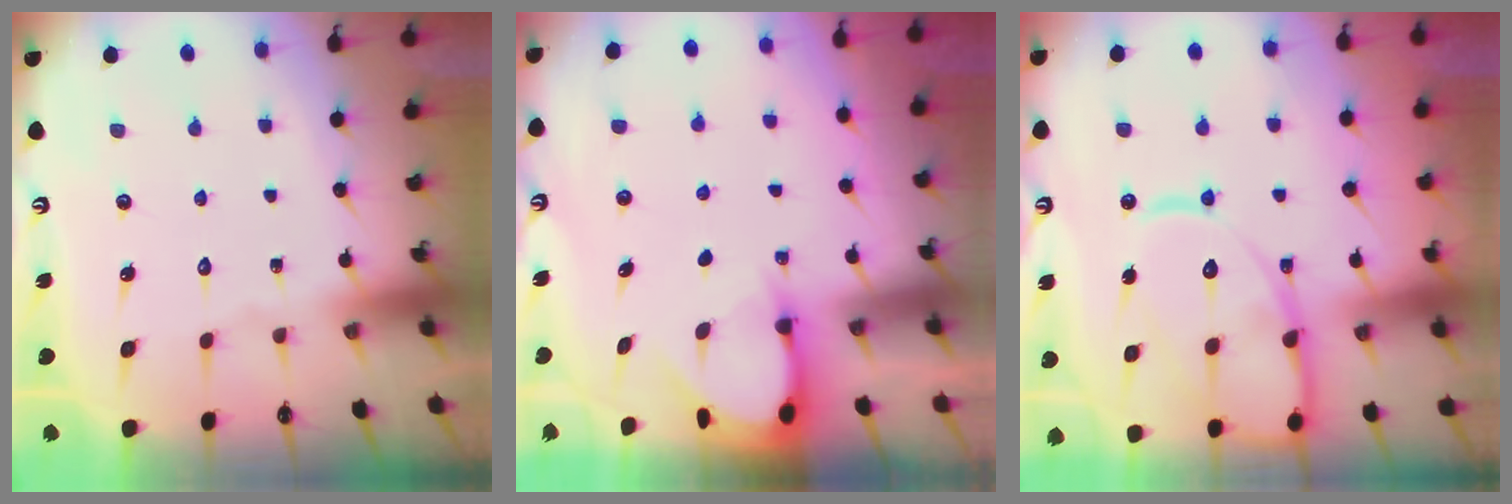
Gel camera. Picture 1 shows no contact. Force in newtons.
{"total": 3.3, "press": 3.2, "slide": 0.3}
{"total": 16.4, "press": 16.3, "slide": 1.8}